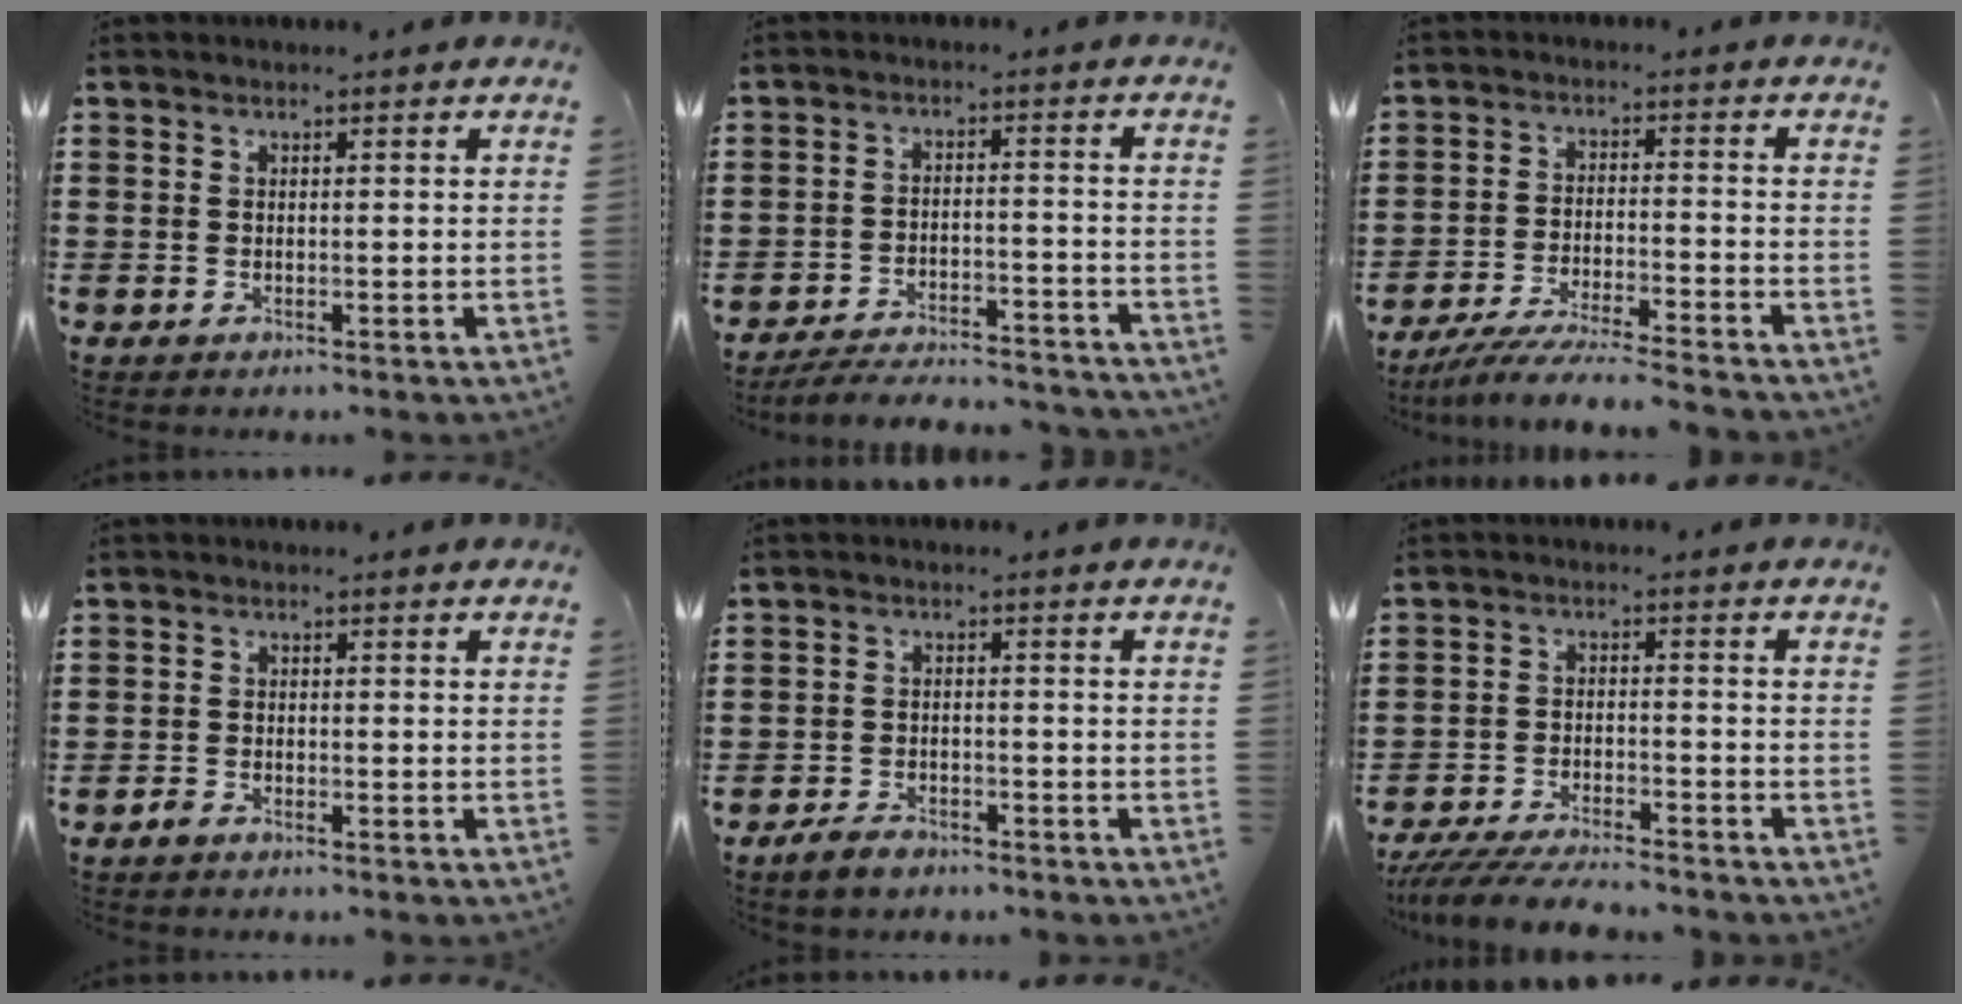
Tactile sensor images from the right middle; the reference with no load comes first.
{"total": 4.3, "force": [-4.2, -0.3, 0.8], "torque": [-0.016, -0.001, -0.086]}
{"total": 5.5, "force": [-5.2, -0.6, 1.9], "torque": [-0.036, -0.013, -0.099]}
{"total": 1.2, "force": [-1.0, 0.3, 0.4], "torque": [-0.019, -0.005, -0.023]}
{"total": 1.9, "force": [-1.7, 0.5, 0.7], "torque": [-0.011, 0.006, -0.035]}
{"total": 5.0, "force": [-4.8, 0.0, 1.5], "torque": [-0.031, -0.003, -0.094]}